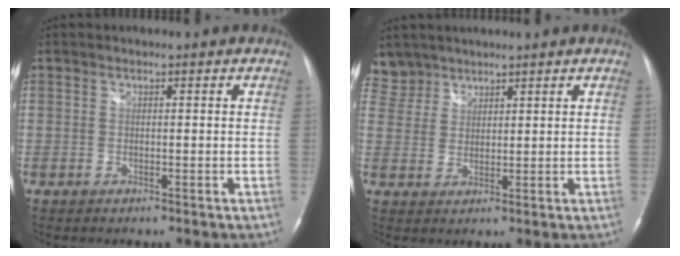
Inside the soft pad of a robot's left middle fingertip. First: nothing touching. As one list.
[{"total": 4.9, "force": [4.1, 2.5, -0.6], "torque": [0.018, 0.009, 0.086]}]